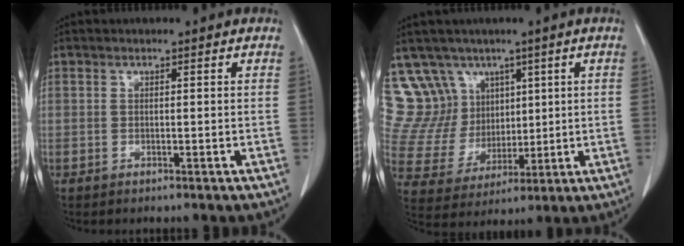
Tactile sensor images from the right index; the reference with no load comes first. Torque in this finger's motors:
{"motor_torque": [-0.79, 0.78, -0.22, -0.04]}